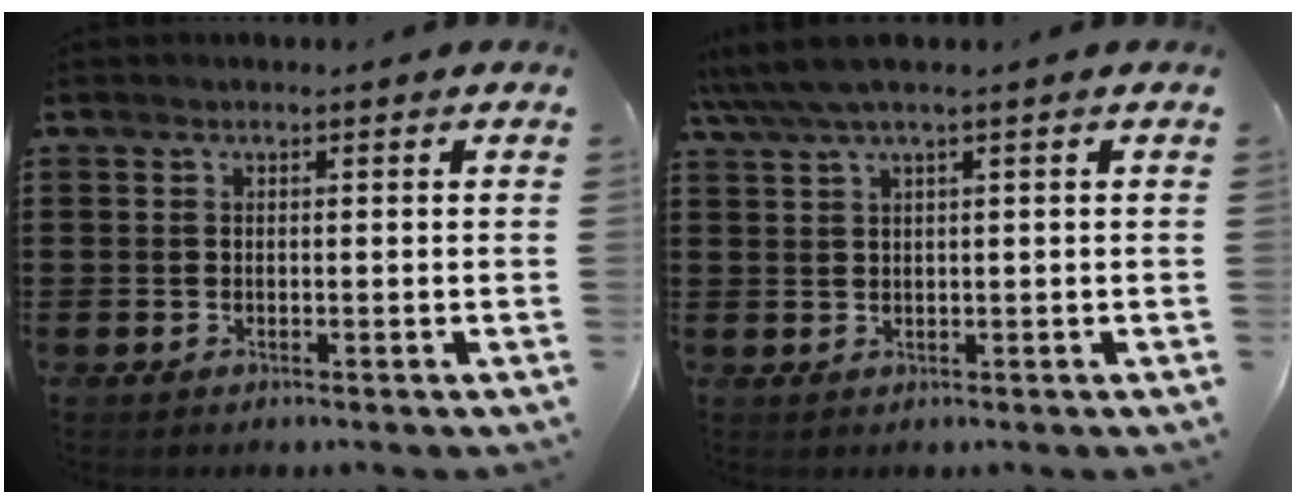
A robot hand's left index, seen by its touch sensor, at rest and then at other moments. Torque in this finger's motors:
{"motor_torque": [0.86, -1.18, 0.52, 0.16]}